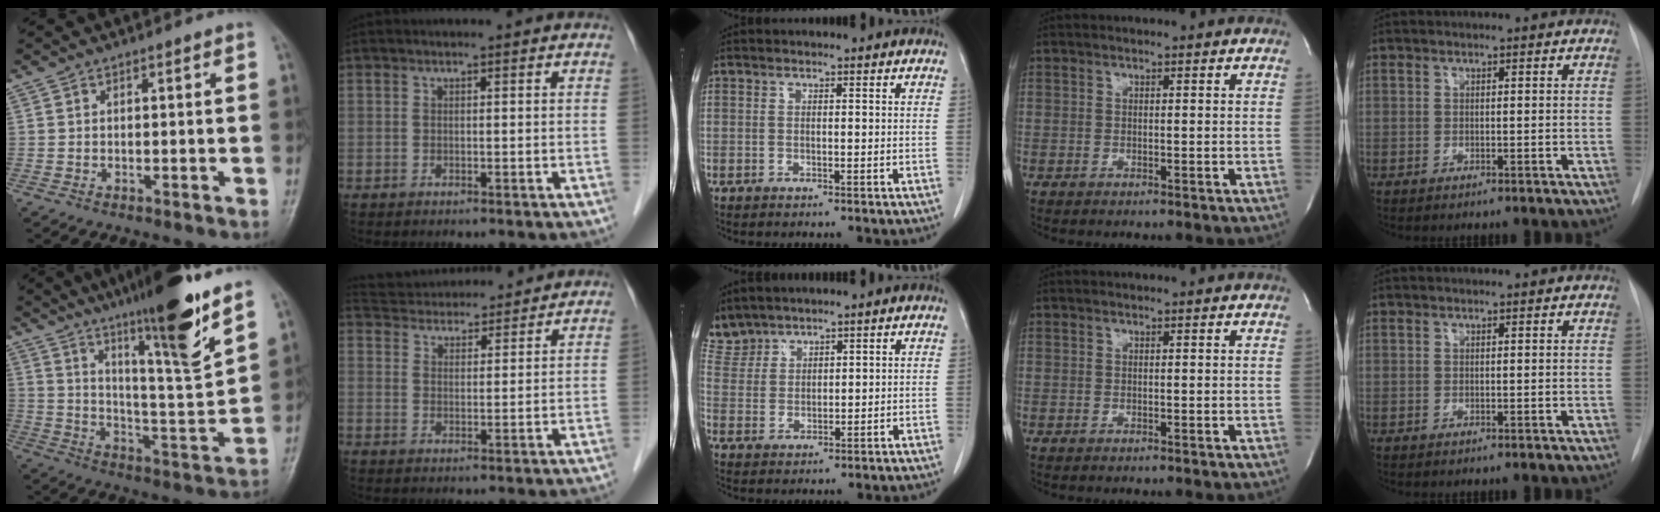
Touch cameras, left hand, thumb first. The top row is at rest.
{"thumb": {"total": 19.0, "force": [13.3, 0.9, 13.6], "torque": [-0.192, -0.074, 0.218]}, "index": {"total": 14.0, "force": [13.2, 3.0, 3.7], "torque": [-0.068, 0.038, 0.205]}, "middle": {"total": 4.5, "force": [4.3, 1.3, -0.5], "torque": [0.005, 0.006, 0.099]}}